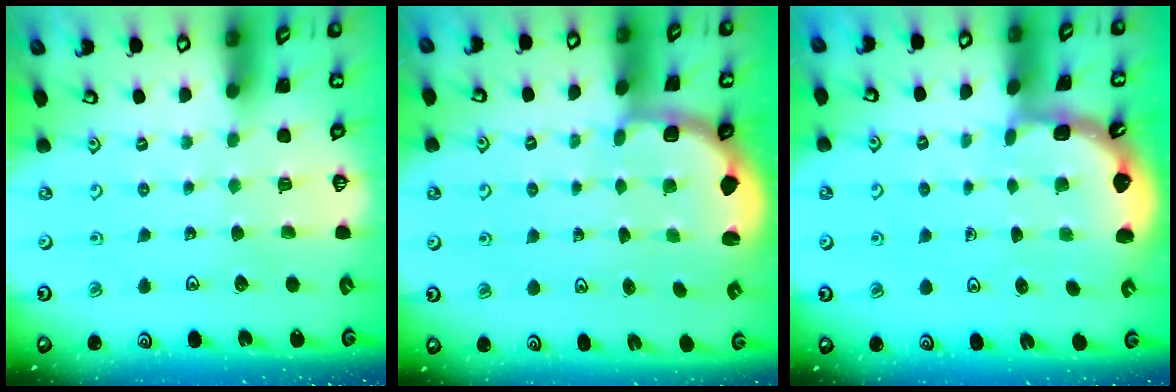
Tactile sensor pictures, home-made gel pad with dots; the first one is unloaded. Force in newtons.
{"total": 2.8, "press": 2.2, "slide": 1.7}
{"total": 2.0, "press": 2.0, "slide": 0.2}